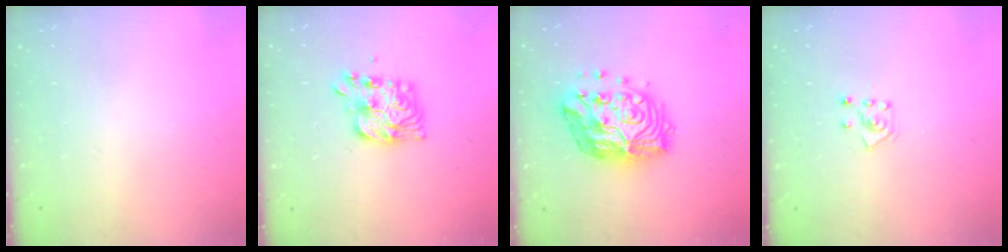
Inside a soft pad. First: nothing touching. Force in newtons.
{"total": 10.5, "press": 10.5, "slide": 1.0}
{"total": 15.0, "press": 15.0, "slide": 1.5}
{"total": 6.2, "press": 6.1, "slide": 0.6}